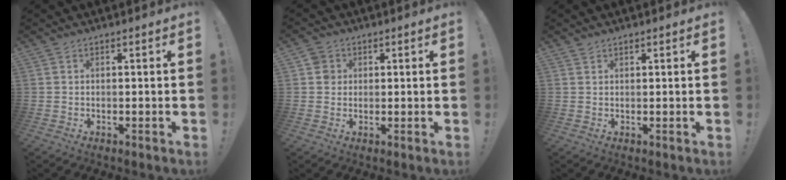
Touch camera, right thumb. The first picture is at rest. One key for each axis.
{"total": 3.7, "fx": 0.8, "fy": 3.4, "fz": 1.1, "tx": -0.020, "ty": 0.009, "tz": 0.016}
{"total": 0.8, "fx": 0.8, "fy": 0.3, "fz": 0.1, "tx": 0.002, "ty": -0.004, "tz": 0.014}